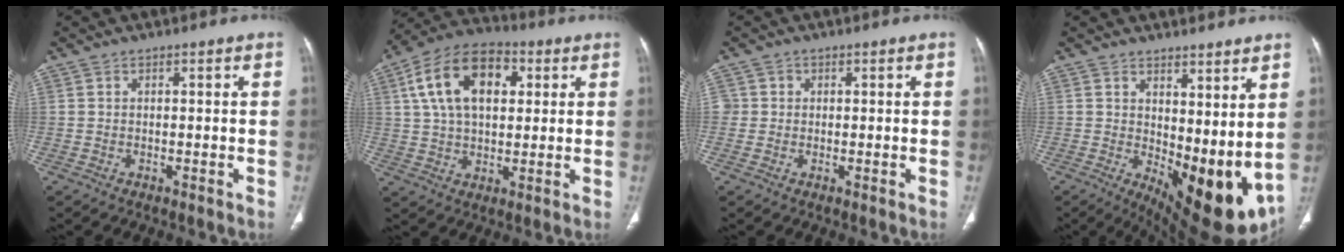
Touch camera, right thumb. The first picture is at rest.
{"total": 16.1, "force": [4.6, 9.9, 11.9], "torque": [-0.189, 0.012, 0.073]}
{"total": 2.0, "force": [0.1, 2.0, 0.2], "torque": [0.012, 0.006, 0.001]}
{"total": 15.4, "force": [2.3, 6.9, 13.6], "torque": [-0.183, -0.045, 0.054]}